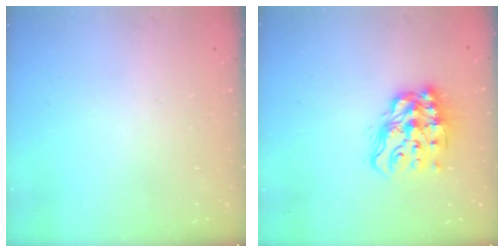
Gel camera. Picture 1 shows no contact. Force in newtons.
{"total": 14.4, "press": 14.4, "slide": 1.2}